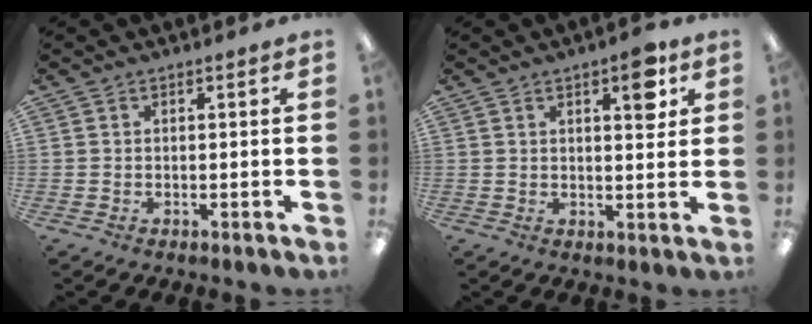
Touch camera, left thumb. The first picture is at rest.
{"total": 7.3, "force": [3.8, 2.7, 5.6], "torque": [-0.061, -0.018, 0.054]}